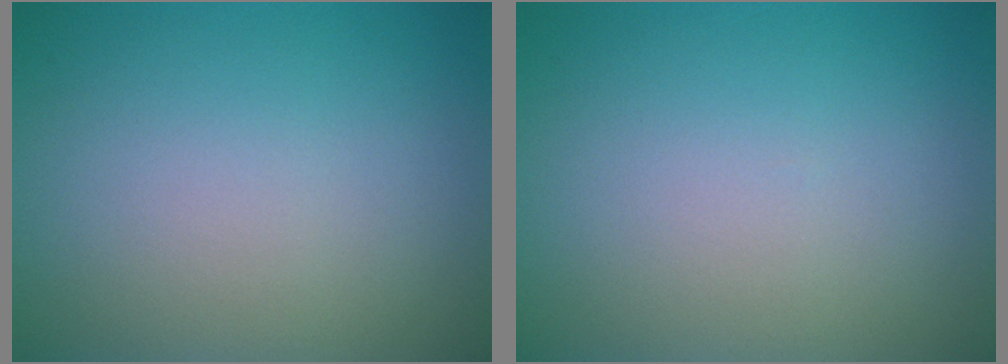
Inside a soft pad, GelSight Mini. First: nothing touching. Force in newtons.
{"total": 0.0}